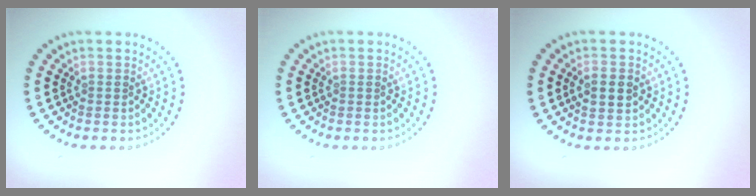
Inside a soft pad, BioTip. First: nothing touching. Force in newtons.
{"total": 0.0}
{"total": 1.7, "press": 1.7, "slide": 0.2}